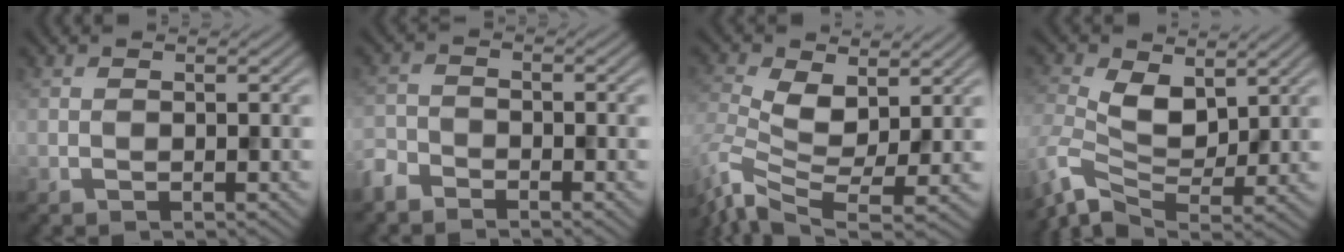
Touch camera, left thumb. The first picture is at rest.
{"total": 3.0, "force": [-2.6, 1.1, 0.7], "torque": [-0.018, -0.007, -0.068]}
{"total": 7.6, "force": [-1.4, 3.7, 6.5], "torque": [-0.153, -0.020, -0.041]}
{"total": 5.4, "force": [0.0, 3.4, 4.2], "torque": [-0.094, 0.006, -0.011]}